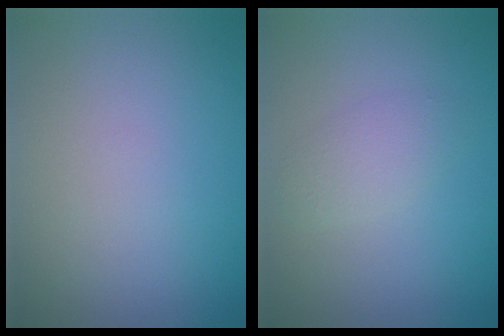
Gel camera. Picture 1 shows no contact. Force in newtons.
{"total": 1.9, "press": 1.9, "slide": 0.1}